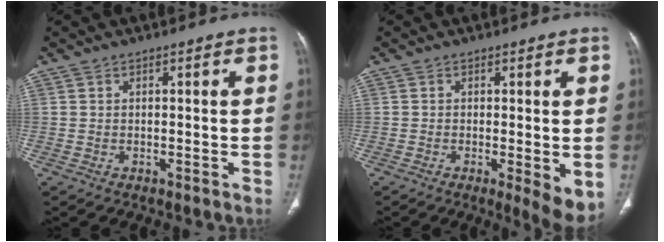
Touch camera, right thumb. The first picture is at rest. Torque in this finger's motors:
{"motor_torque": [-0.12, 0.45, -0.15, 0.02, -0.01]}